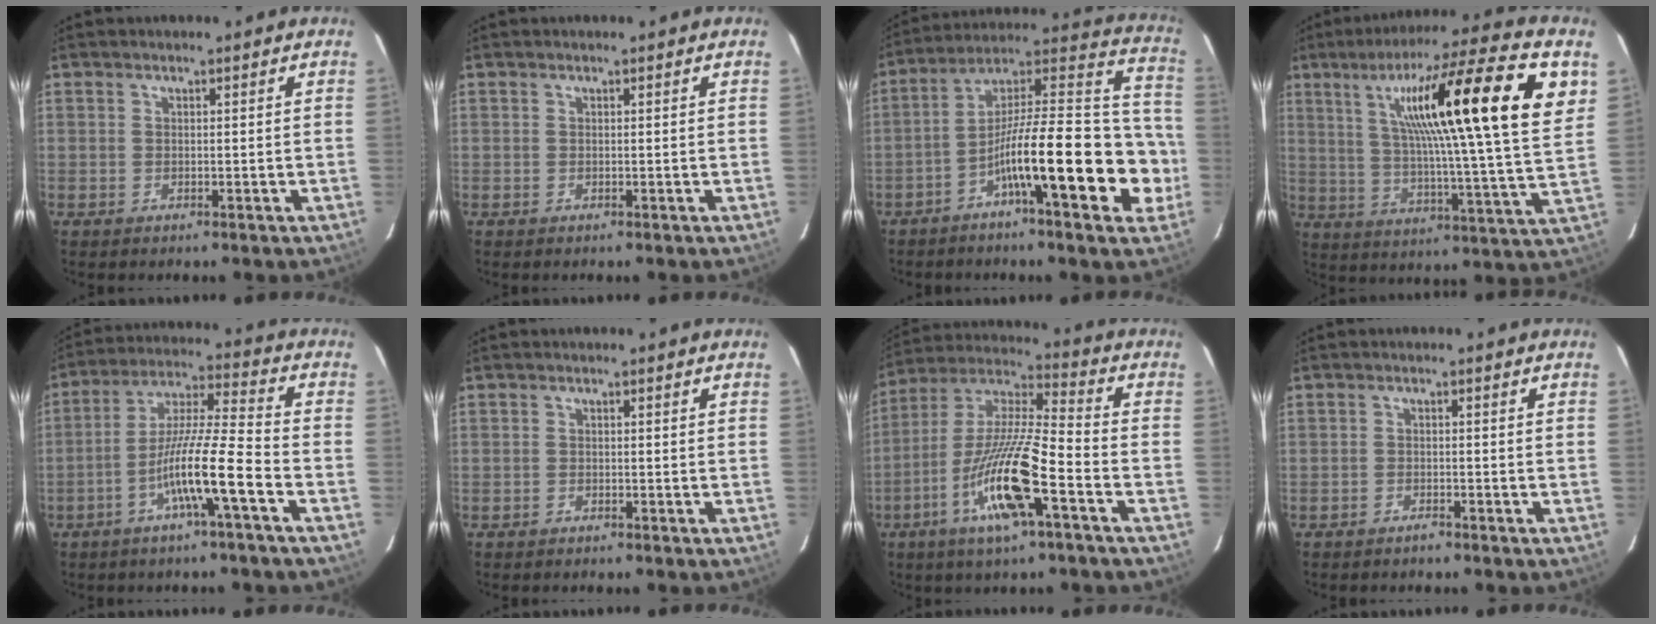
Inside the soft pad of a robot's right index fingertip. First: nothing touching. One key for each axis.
{"total": 0.0}
{"total": 21.1, "fx": -7.1, "fy": 3.3, "fz": 19.6, "tx": -0.275, "ty": 0.029, "tz": -0.111}
{"total": 25.3, "fx": 9.1, "fy": 0.8, "fz": 23.6, "tx": -0.364, "ty": 0.030, "tz": 0.131}
{"total": 11.4, "fx": -4.8, "fy": -0.6, "fz": 10.3, "tx": -0.193, "ty": 0.009, "tz": -0.090}
{"total": 0.5, "fx": -0.5, "fy": 0.1, "fz": -0.1, "tx": -0.006, "ty": -0.002, "tz": -0.008}
{"total": 16.2, "fx": -6.7, "fy": 1.4, "fz": 14.7, "tx": -0.294, "ty": -0.009, "tz": -0.125}
{"total": 1.1, "fx": -1.0, "fy": 0.2, "fz": 0.2, "tx": -0.006, "ty": -0.001, "tz": -0.014}